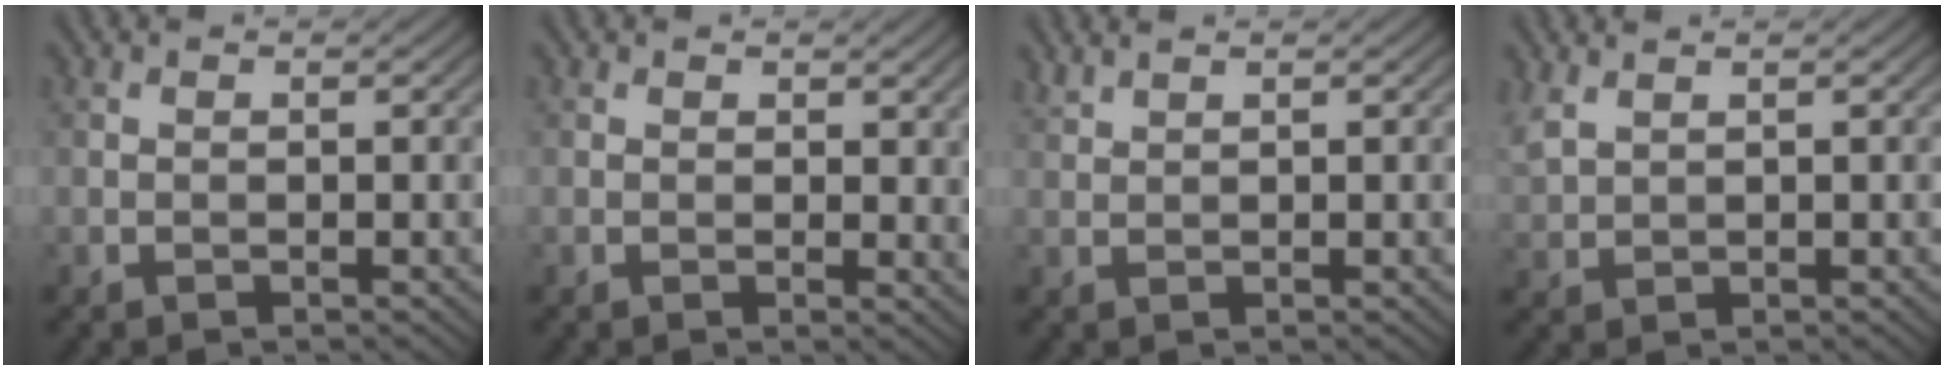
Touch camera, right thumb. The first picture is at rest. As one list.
[{"total": 2.1, "force": [0.9, 1.2, 1.4], "torque": [-0.016, -0.003, 0.013]}, {"total": 1.3, "force": [1.2, 0.1, 0.4], "torque": [-0.015, 0.006, 0.028]}, {"total": 2.5, "force": [1.9, 0.7, 1.4], "torque": [-0.046, 0.010, 0.048]}]